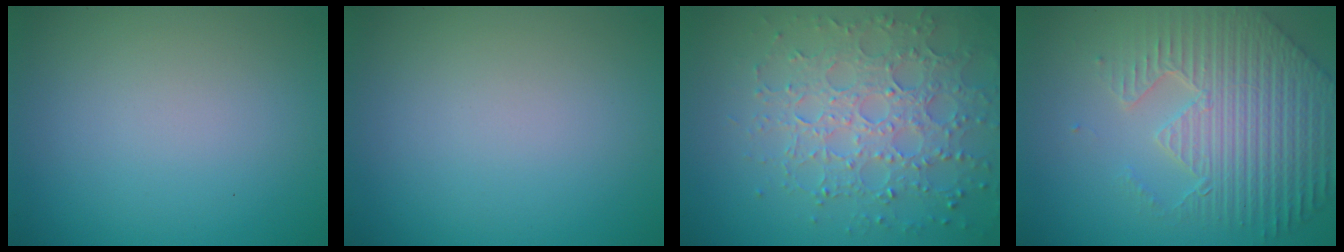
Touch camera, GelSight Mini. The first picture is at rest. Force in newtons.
{"total": 0.0}
{"total": 6.0, "press": 5.0, "slide": 3.3}
{"total": 7.5, "press": 5.6, "slide": 4.9}